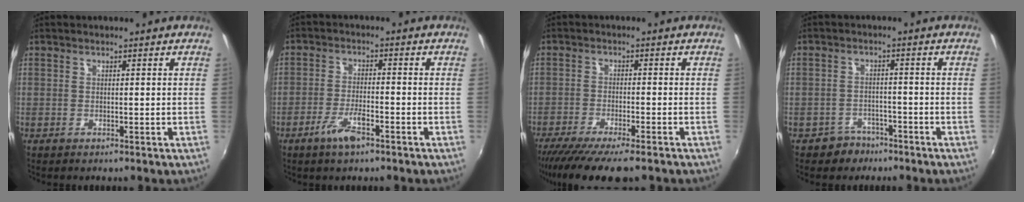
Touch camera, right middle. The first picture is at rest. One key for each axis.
{"total": 5.4, "fx": -3.4, "fy": 1.5, "fz": 3.9, "tx": -0.086, "ty": -0.005, "tz": -0.064}
{"total": 11.2, "fx": -9.0, "fy": 1.2, "fz": 6.6, "tx": -0.138, "ty": -0.043, "tz": -0.149}
{"total": 3.5, "fx": -2.5, "fy": 2.5, "fz": -0.1, "tx": -0.007, "ty": 0.011, "tz": -0.038}